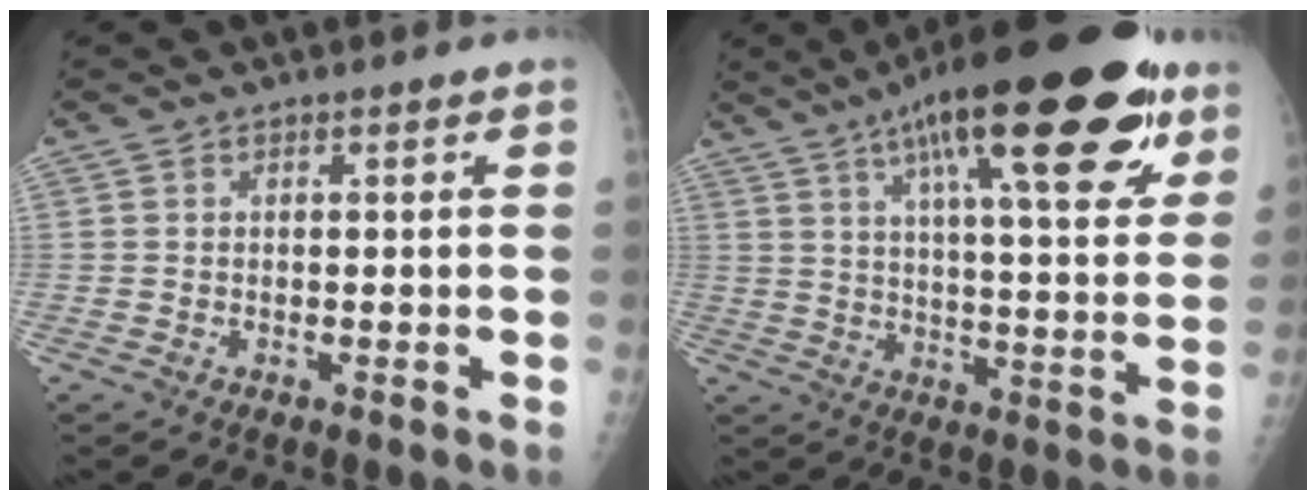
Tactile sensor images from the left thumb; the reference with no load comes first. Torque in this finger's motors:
{"motor_torque": [1.06, 0.38, 1.60, -1.17, 0.48]}